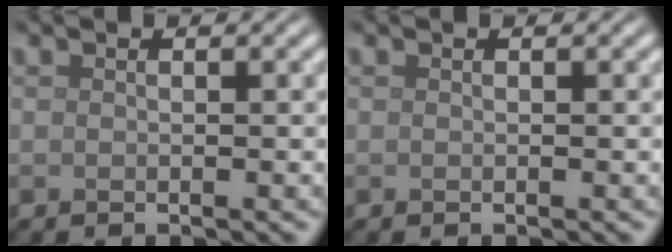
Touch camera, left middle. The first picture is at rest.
{"total": 0.0}